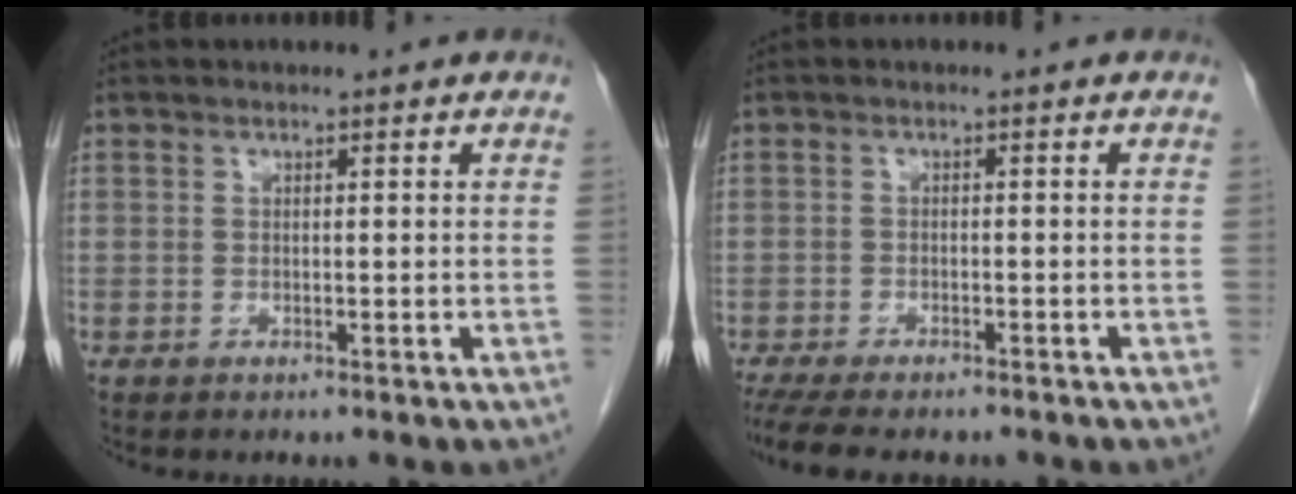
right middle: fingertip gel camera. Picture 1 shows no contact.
{"total": 10.6, "force": [-8.9, 2.9, 5.1], "torque": [-0.088, -0.011, -0.129]}